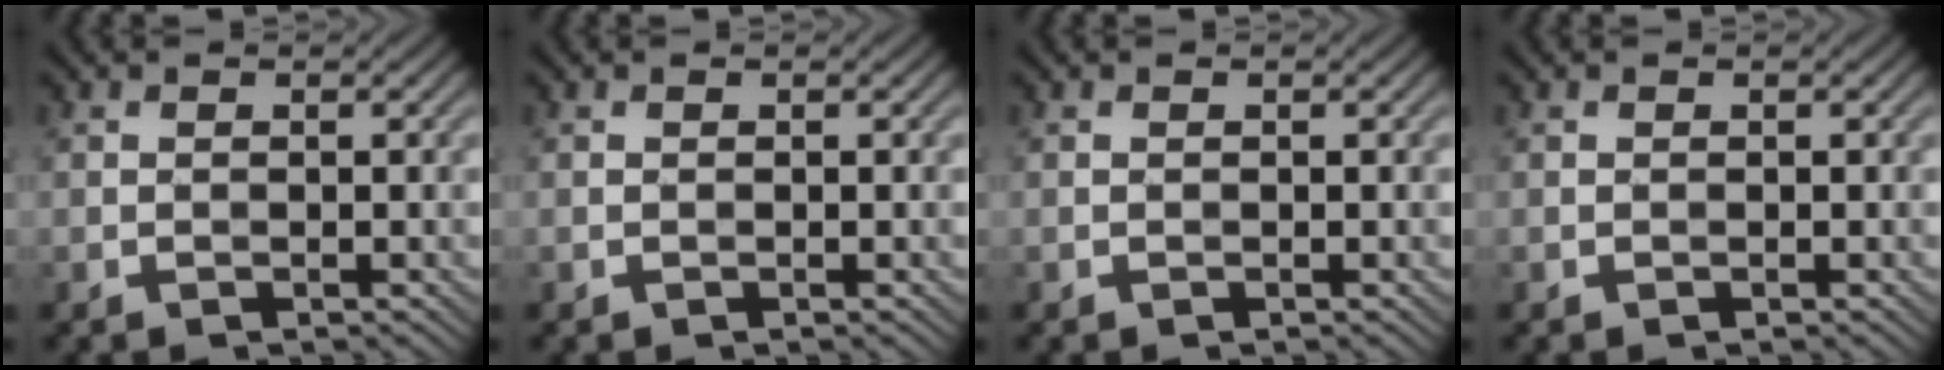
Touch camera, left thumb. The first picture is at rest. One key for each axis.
{"total": 0.0}
{"total": 0.0}
{"total": 0.0}